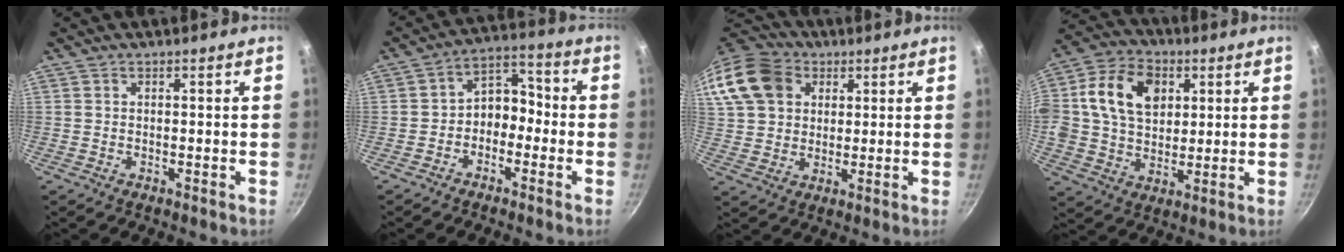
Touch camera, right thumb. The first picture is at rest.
{"total": 7.3, "force": [-2.2, 5.3, 4.4], "torque": [-0.029, 0.050, -0.048]}
{"total": 18.1, "force": [6.5, 14.1, 9.3], "torque": [-0.199, 0.023, 0.115]}
{"total": 16.3, "force": [4.1, 11.8, 10.5], "torque": [-0.172, 0.009, 0.059]}